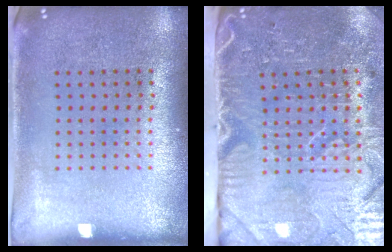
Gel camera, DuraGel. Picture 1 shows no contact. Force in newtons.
{"total": 5.3, "press": 4.4, "slide": 2.9}